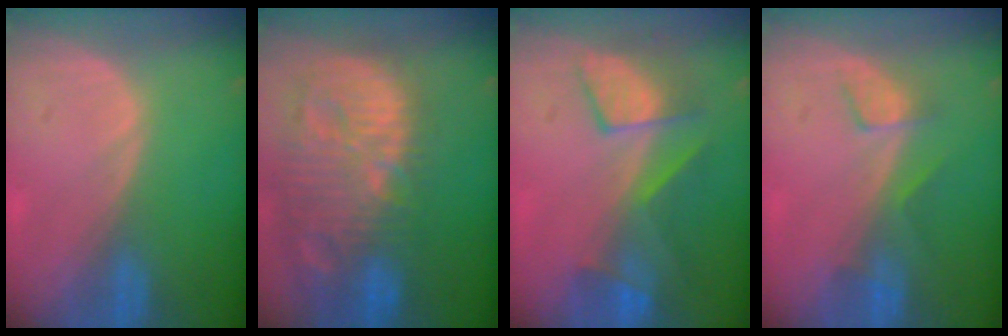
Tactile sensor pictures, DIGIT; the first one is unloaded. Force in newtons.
{"total": 14.4, "press": 12.5, "slide": 7.2}
{"total": 8.1, "press": 7.6, "slide": 2.7}
{"total": 3.6, "press": 3.3, "slide": 1.4}